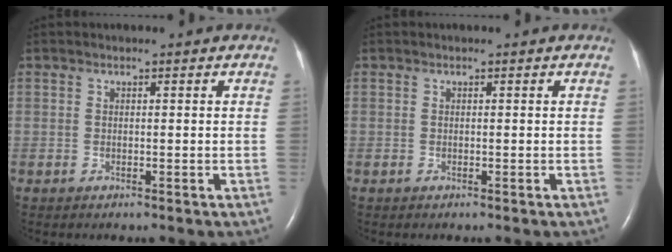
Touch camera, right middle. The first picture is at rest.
{"total": 0.0}